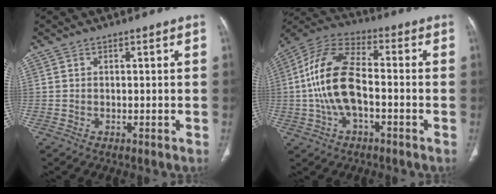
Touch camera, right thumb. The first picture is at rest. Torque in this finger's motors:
{"motor_torque": [2.47, 2.54, 1.91, -0.85, 0.66]}